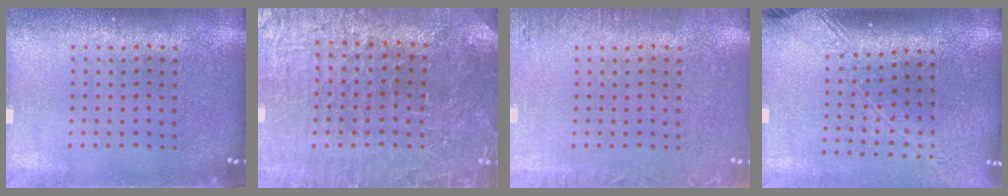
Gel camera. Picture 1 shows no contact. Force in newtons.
{"total": 3.3, "press": 3.3, "slide": 0.4}
{"total": 1.7, "press": 1.7, "slide": 0.2}
{"total": 2.1, "press": 1.6, "slide": 1.4}